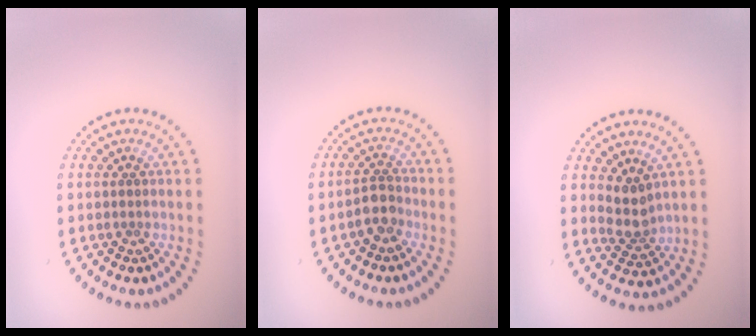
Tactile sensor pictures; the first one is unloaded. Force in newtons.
{"total": 2.1, "press": 1.8, "slide": 1.2}
{"total": 2.3, "press": 1.8, "slide": 1.4}